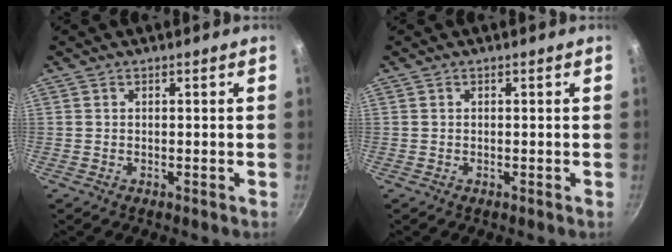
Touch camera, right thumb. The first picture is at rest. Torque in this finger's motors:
{"motor_torque": [-0.14, 0.08, 0.02, 0.00, 0.03]}